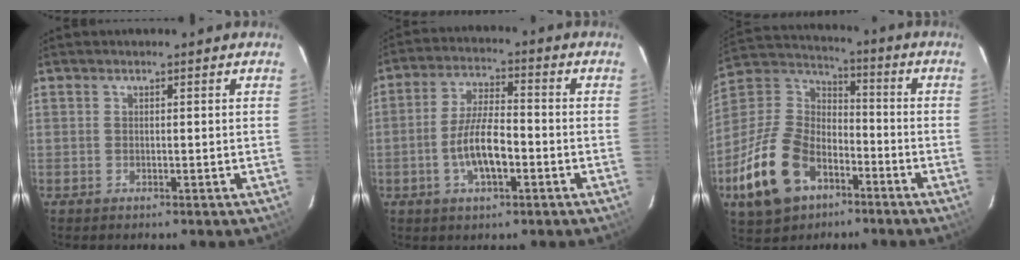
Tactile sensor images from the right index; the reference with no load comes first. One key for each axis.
{"total": 8.8, "fx": -2.9, "fy": 3.0, "fz": 7.7, "tx": -0.154, "ty": 0.002, "tz": -0.049}
{"total": 20.0, "fx": -9.5, "fy": 12.7, "fz": 12.2, "tx": -0.282, "ty": 0.005, "tz": -0.160}